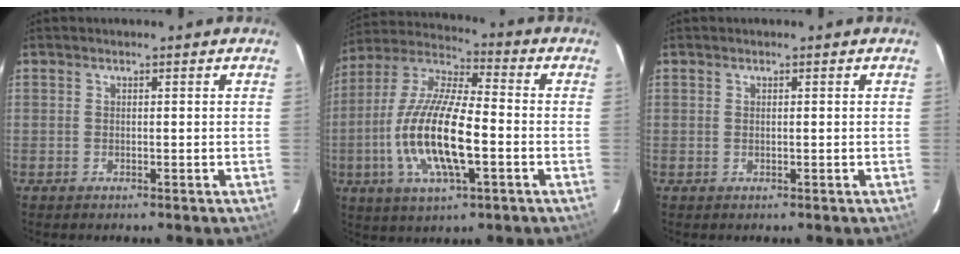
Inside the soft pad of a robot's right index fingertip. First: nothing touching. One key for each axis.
{"total": 17.3, "fx": -4.1, "fy": 5.1, "fz": 16.1, "tx": -0.326, "ty": -0.007, "tz": -0.083}
{"total": 0.0}